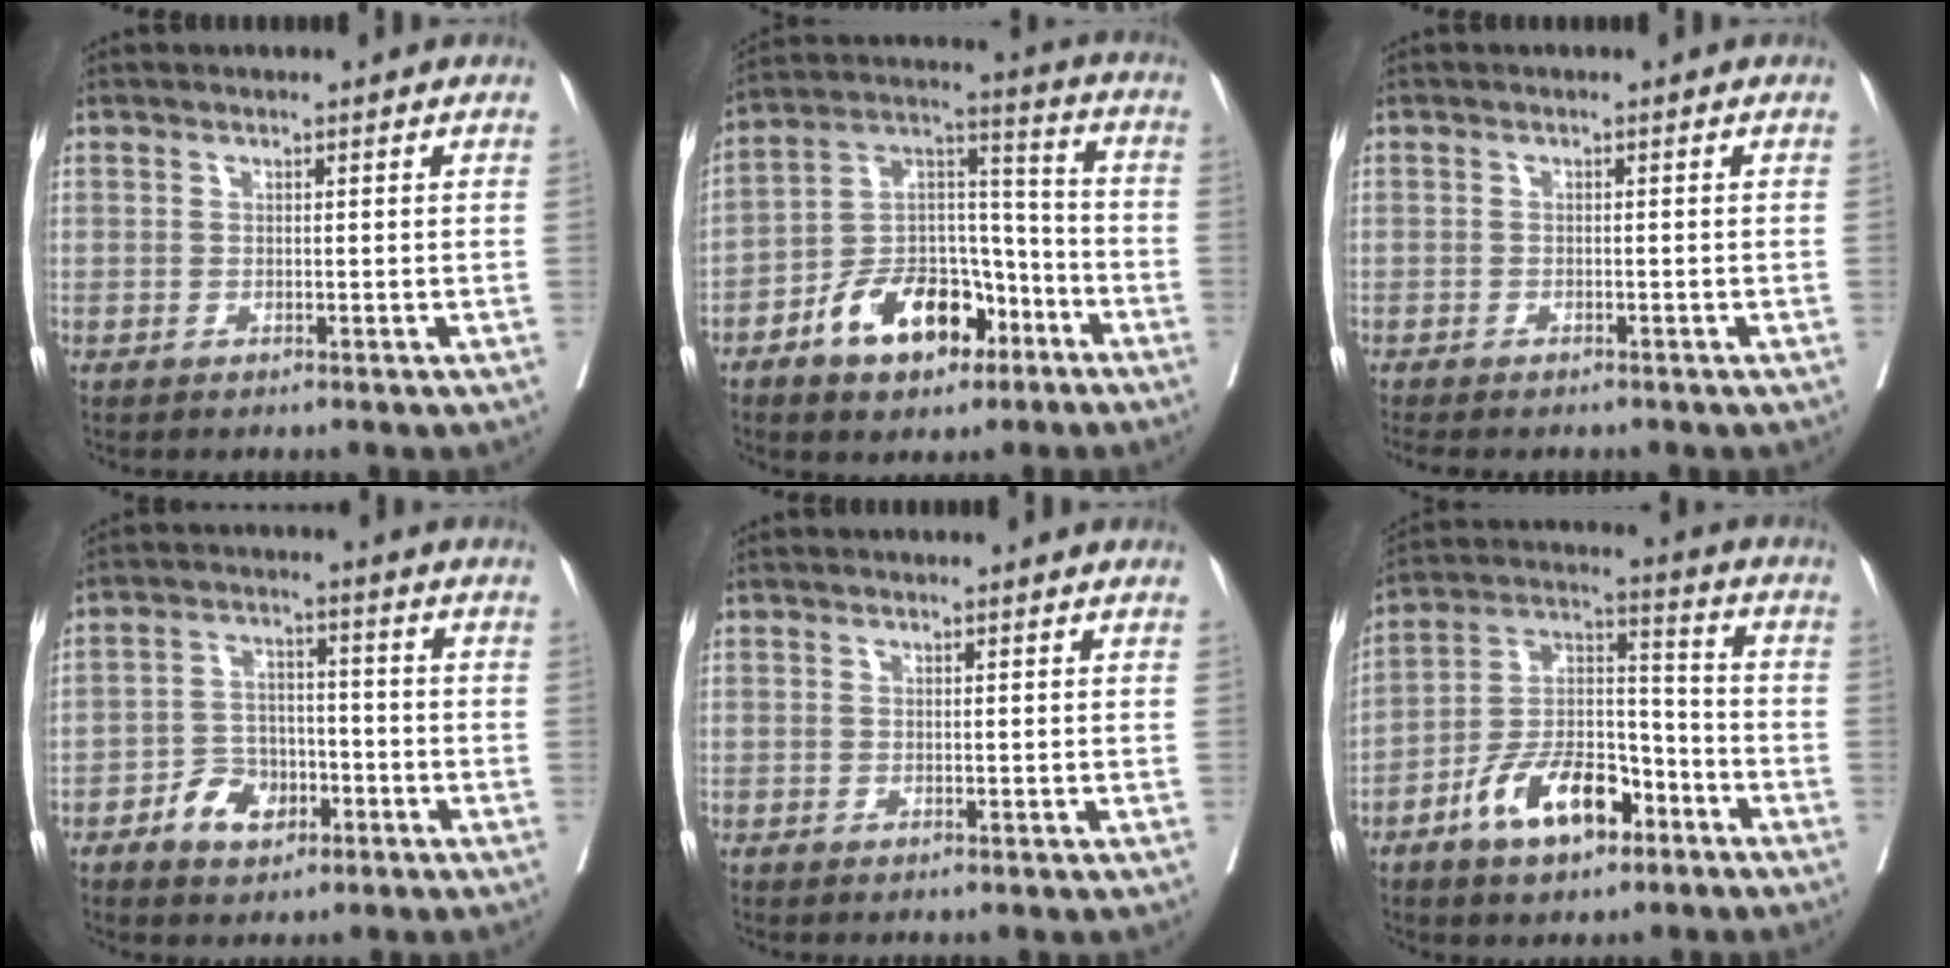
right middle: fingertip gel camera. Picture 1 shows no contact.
{"total": 14.1, "force": [-7.7, 7.6, 9.0], "torque": [-0.157, 0.026, -0.126]}
{"total": 5.5, "force": [-4.8, 1.4, 2.4], "torque": [-0.031, -0.007, -0.066]}
{"total": 6.5, "force": [-3.3, 4.3, 3.4], "torque": [-0.058, 0.018, -0.053]}
{"total": 0.0}
{"total": 12.7, "force": [-7.2, 5.8, 8.7], "torque": [-0.167, 0.016, -0.125]}